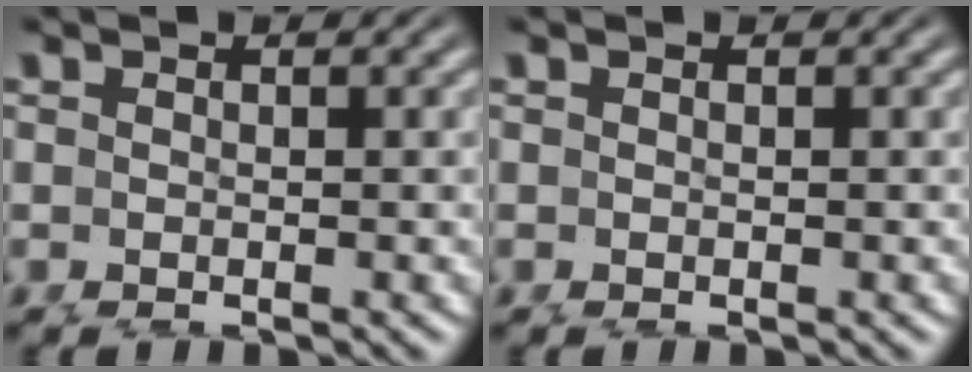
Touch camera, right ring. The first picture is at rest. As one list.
[{"total": 0.0}]